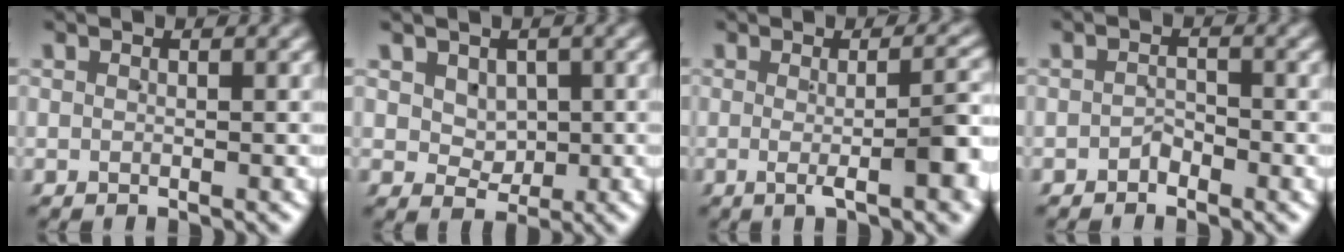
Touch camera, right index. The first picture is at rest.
{"total": 2.5, "force": [1.0, 1.9, 1.1], "torque": [-0.006, -0.012, 0.030]}
{"total": 5.6, "force": [-1.4, 0.9, 5.3], "torque": [-0.078, -0.003, -0.019]}
{"total": 1.5, "force": [-1.2, 0.9, 0.2], "torque": [0.003, -0.001, -0.024]}